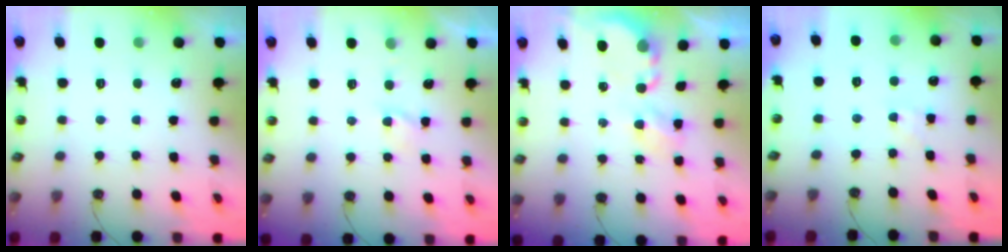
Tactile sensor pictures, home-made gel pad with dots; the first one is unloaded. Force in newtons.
{"total": 1.9, "press": 1.9, "slide": 0.4}
{"total": 3.9, "press": 3.9, "slide": 0.1}
{"total": 1.7, "press": 1.7, "slide": 0.3}